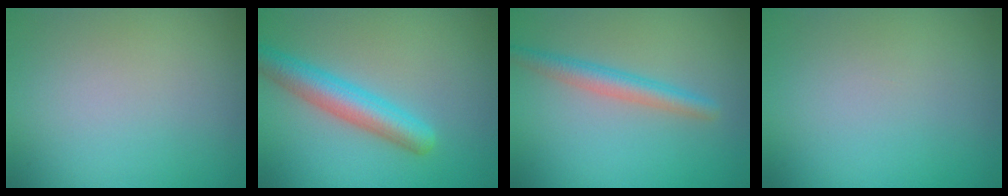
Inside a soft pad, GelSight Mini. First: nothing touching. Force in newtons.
{"total": 4.5, "press": 4.5, "slide": 0.2}
{"total": 2.8, "press": 2.8, "slide": 0.1}
{"total": 0.0}